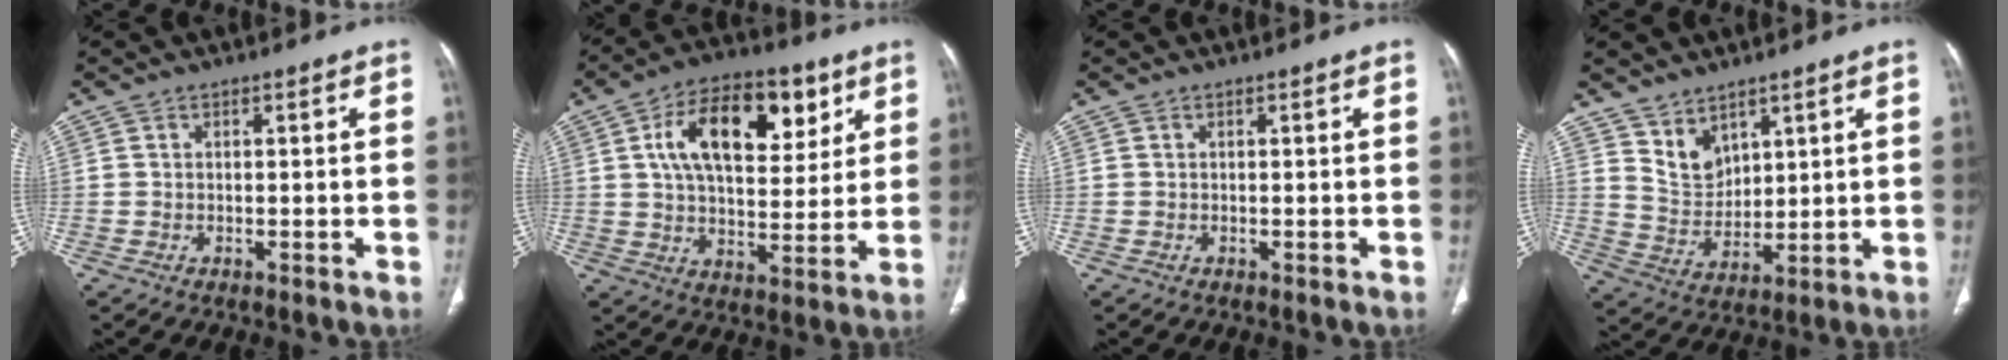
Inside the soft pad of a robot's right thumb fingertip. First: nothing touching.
{"total": 18.5, "force": [6.9, 10.1, 13.9], "torque": [-0.186, -0.007, 0.110]}
{"total": 0.0}
{"total": 6.4, "force": [4.0, 4.1, 2.9], "torque": [-0.033, -0.035, 0.088]}